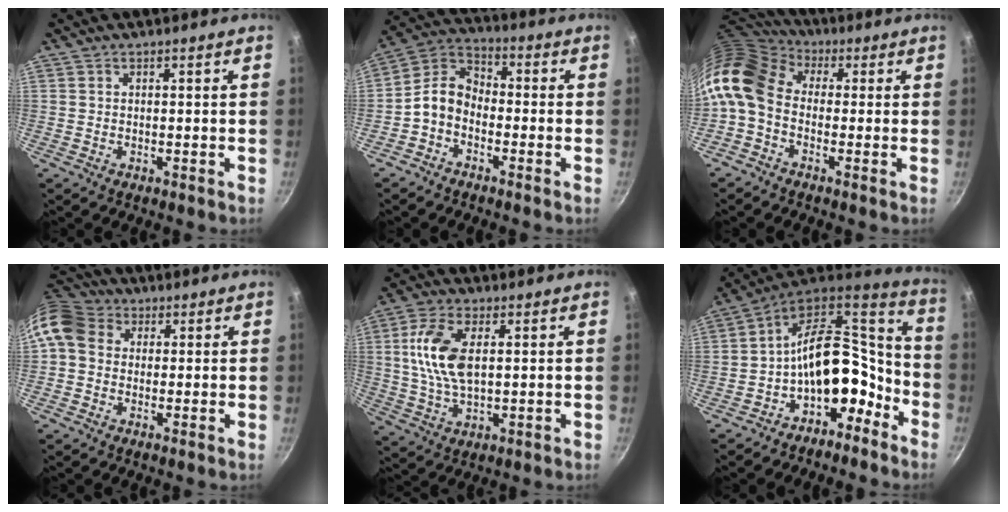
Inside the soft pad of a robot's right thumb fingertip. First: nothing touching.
{"total": 7.8, "force": [-2.7, 5.5, 4.8], "torque": [-0.081, 0.048, -0.073]}
{"total": 14.6, "force": [-0.6, 10.6, 10.1], "torque": [-0.210, 0.035, -0.037]}
{"total": 9.9, "force": [1.6, 8.3, 5.3], "torque": [-0.090, 0.019, 0.011]}
{"total": 10.8, "force": [1.9, 5.5, 9.1], "torque": [-0.177, 0.002, 0.037]}
{"total": 16.1, "force": [-5.9, 9.9, 11.2], "torque": [-0.129, 0.089, -0.099]}